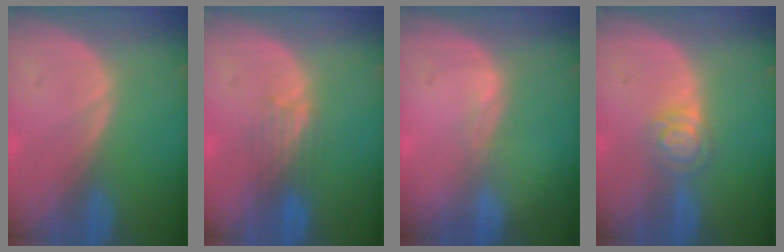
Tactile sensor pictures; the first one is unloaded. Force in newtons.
{"total": 3.7, "press": 3.2, "slide": 1.8}
{"total": 1.0, "press": 0.7, "slide": 0.7}
{"total": 4.0, "press": 3.6, "slide": 1.8}